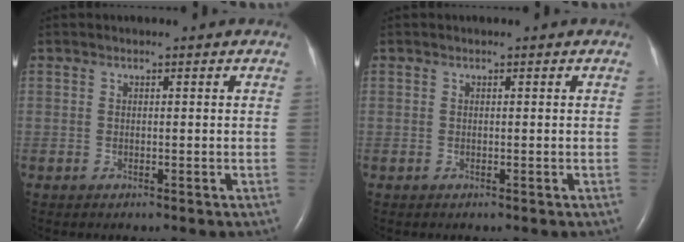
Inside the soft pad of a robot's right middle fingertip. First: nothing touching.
{"total": 0.0}